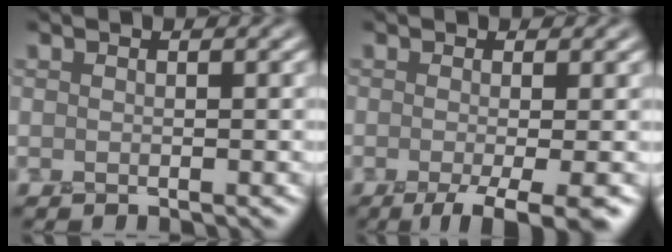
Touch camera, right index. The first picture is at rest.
{"total": 4.4, "force": [-2.0, 0.8, 3.8], "torque": [-0.048, -0.006, -0.034]}